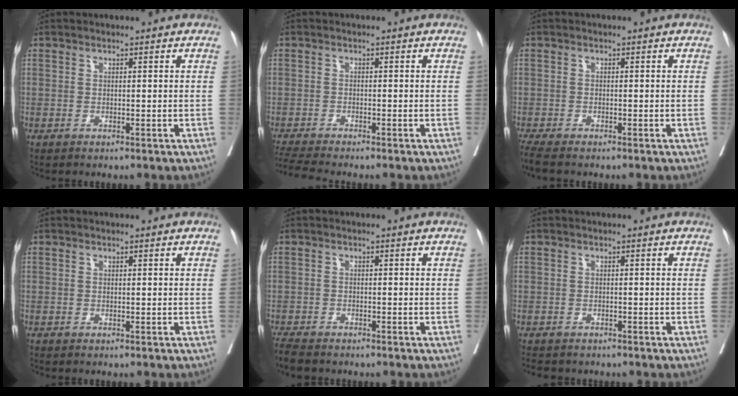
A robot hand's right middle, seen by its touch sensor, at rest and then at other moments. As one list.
[{"total": 4.3, "force": [-4.0, -0.8, 1.3], "torque": [-0.025, -0.017, -0.072]}, {"total": 3.3, "force": [-2.9, 0.4, 1.6], "torque": [-0.032, -0.010, -0.050]}, {"total": 0.0}, {"total": 4.3, "force": [-3.8, 1.2, 1.6], "torque": [-0.030, -0.011, -0.064]}, {"total": 5.2, "force": [-4.4, 2.1, 1.8], "torque": [-0.029, -0.004, -0.056]}]